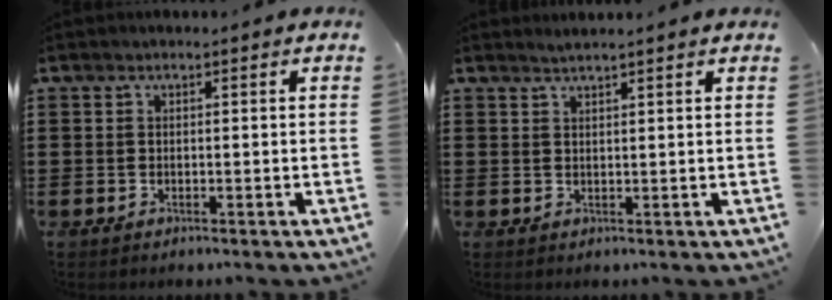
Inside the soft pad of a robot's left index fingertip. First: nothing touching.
{"total": 1.2, "force": [1.2, -0.2, 0.3], "torque": [-0.006, 0.001, 0.023]}